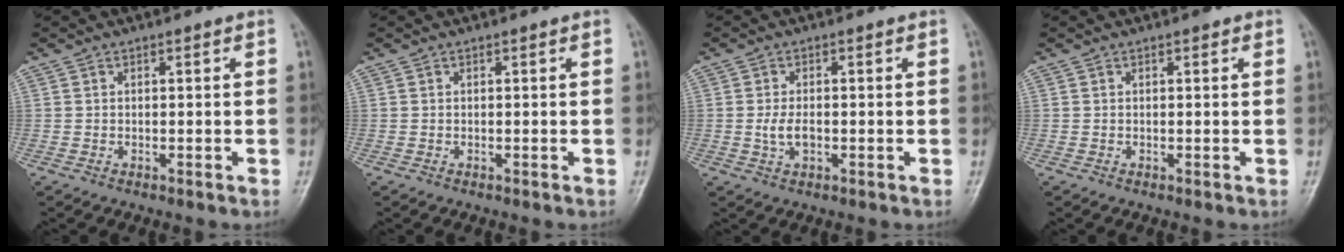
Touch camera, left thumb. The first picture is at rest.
{"total": 0.0}
{"total": 3.2, "force": [-0.4, 1.8, 2.6], "torque": [-0.053, -0.001, -0.009]}
{"total": 1.0, "force": [0.6, 0.5, 0.7], "torque": [-0.008, 0.000, 0.003]}